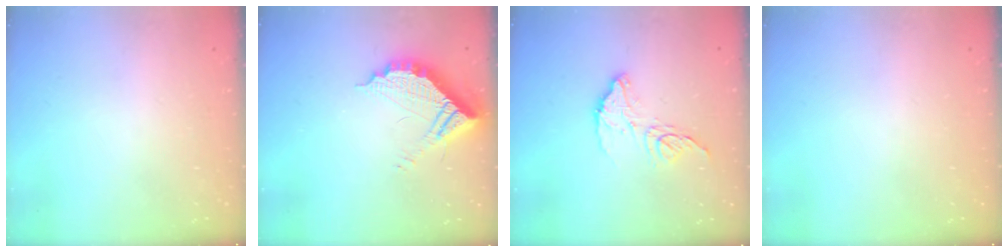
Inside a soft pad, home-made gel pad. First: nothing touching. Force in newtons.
{"total": 12.3, "press": 12.2, "slide": 0.9}
{"total": 11.4, "press": 11.4, "slide": 0.9}
{"total": 0.0}